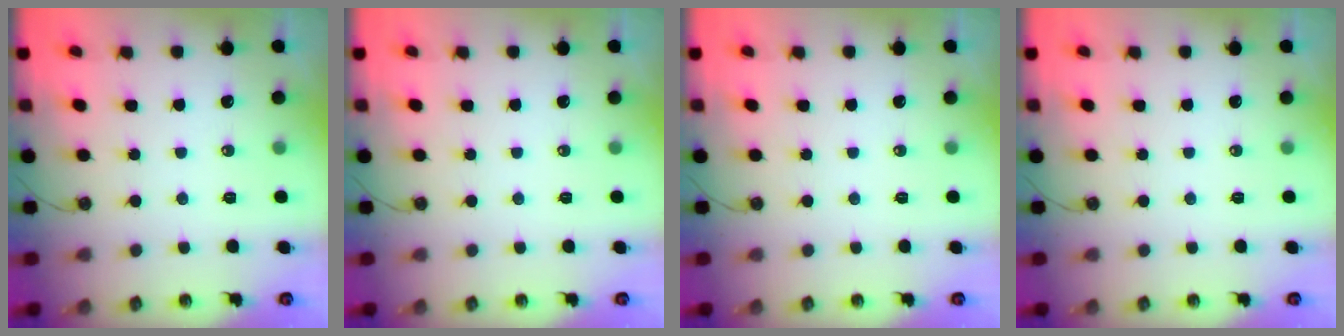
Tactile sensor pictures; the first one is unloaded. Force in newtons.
{"total": 0.0}
{"total": 0.0}
{"total": 0.0}